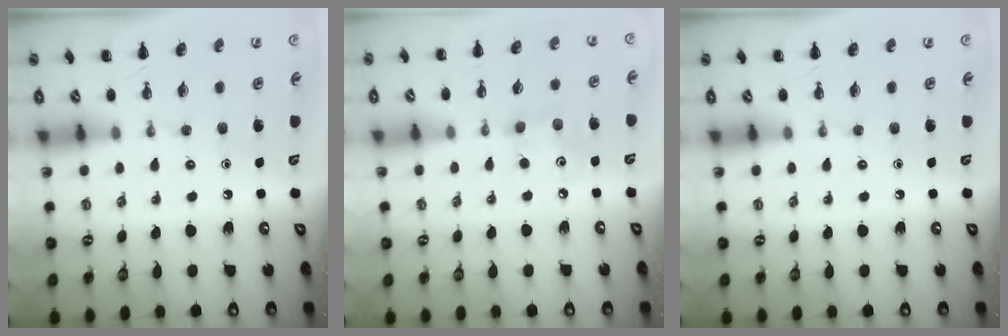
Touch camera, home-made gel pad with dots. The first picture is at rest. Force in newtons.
{"total": 4.8, "press": 4.7, "slide": 1.1}
{"total": 0.0}